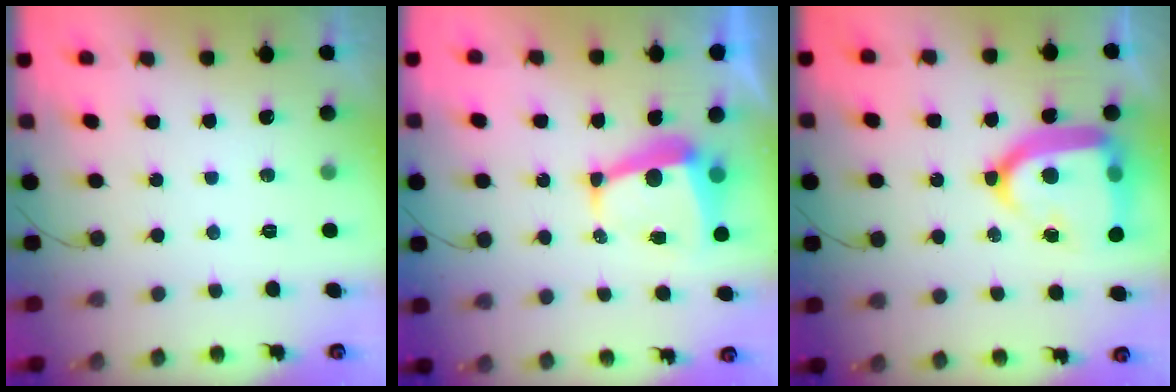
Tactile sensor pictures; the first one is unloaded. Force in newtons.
{"total": 7.7, "press": 7.7, "slide": 1.0}
{"total": 20.5, "press": 20.4, "slide": 1.8}